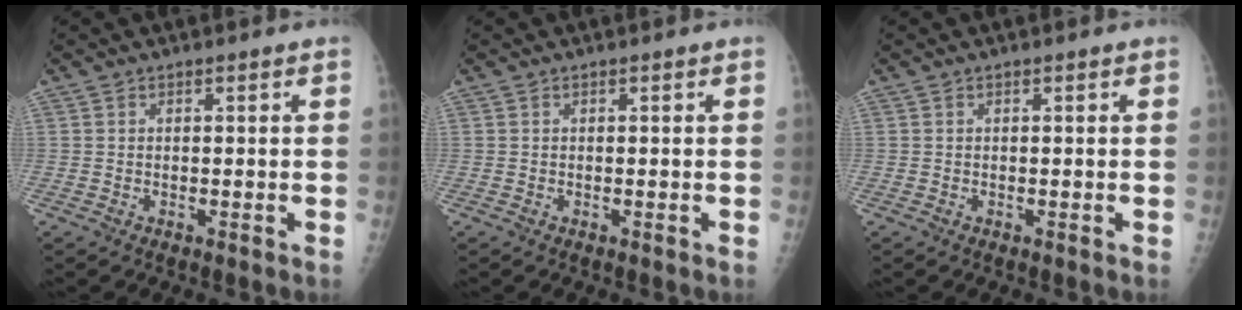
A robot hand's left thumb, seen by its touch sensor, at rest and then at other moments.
{"total": 0.0}
{"total": 0.0}